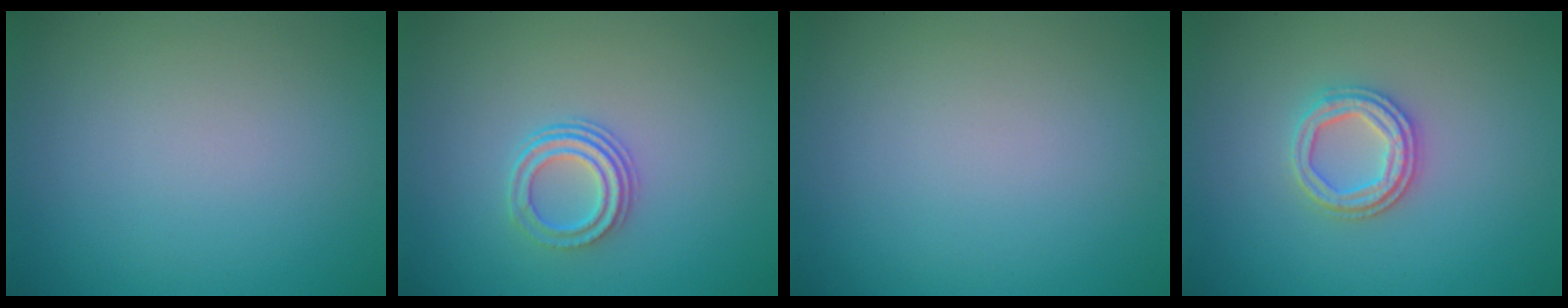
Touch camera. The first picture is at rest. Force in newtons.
{"total": 3.0, "press": 2.2, "slide": 2.0}
{"total": 0.0}
{"total": 3.1, "press": 2.8, "slide": 1.2}